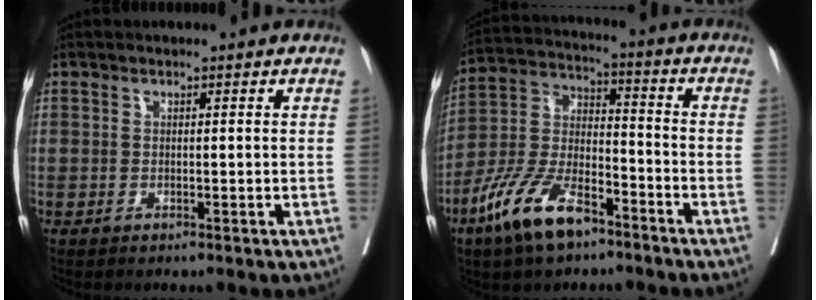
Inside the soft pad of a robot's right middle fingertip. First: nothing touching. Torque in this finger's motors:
{"motor_torque": [1.11, -1.03, 0.50, 0.17]}